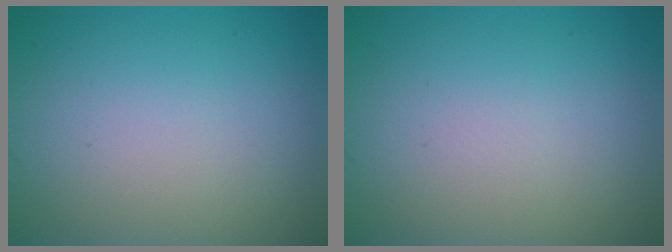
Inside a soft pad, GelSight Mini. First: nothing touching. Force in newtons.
{"total": 0.0}